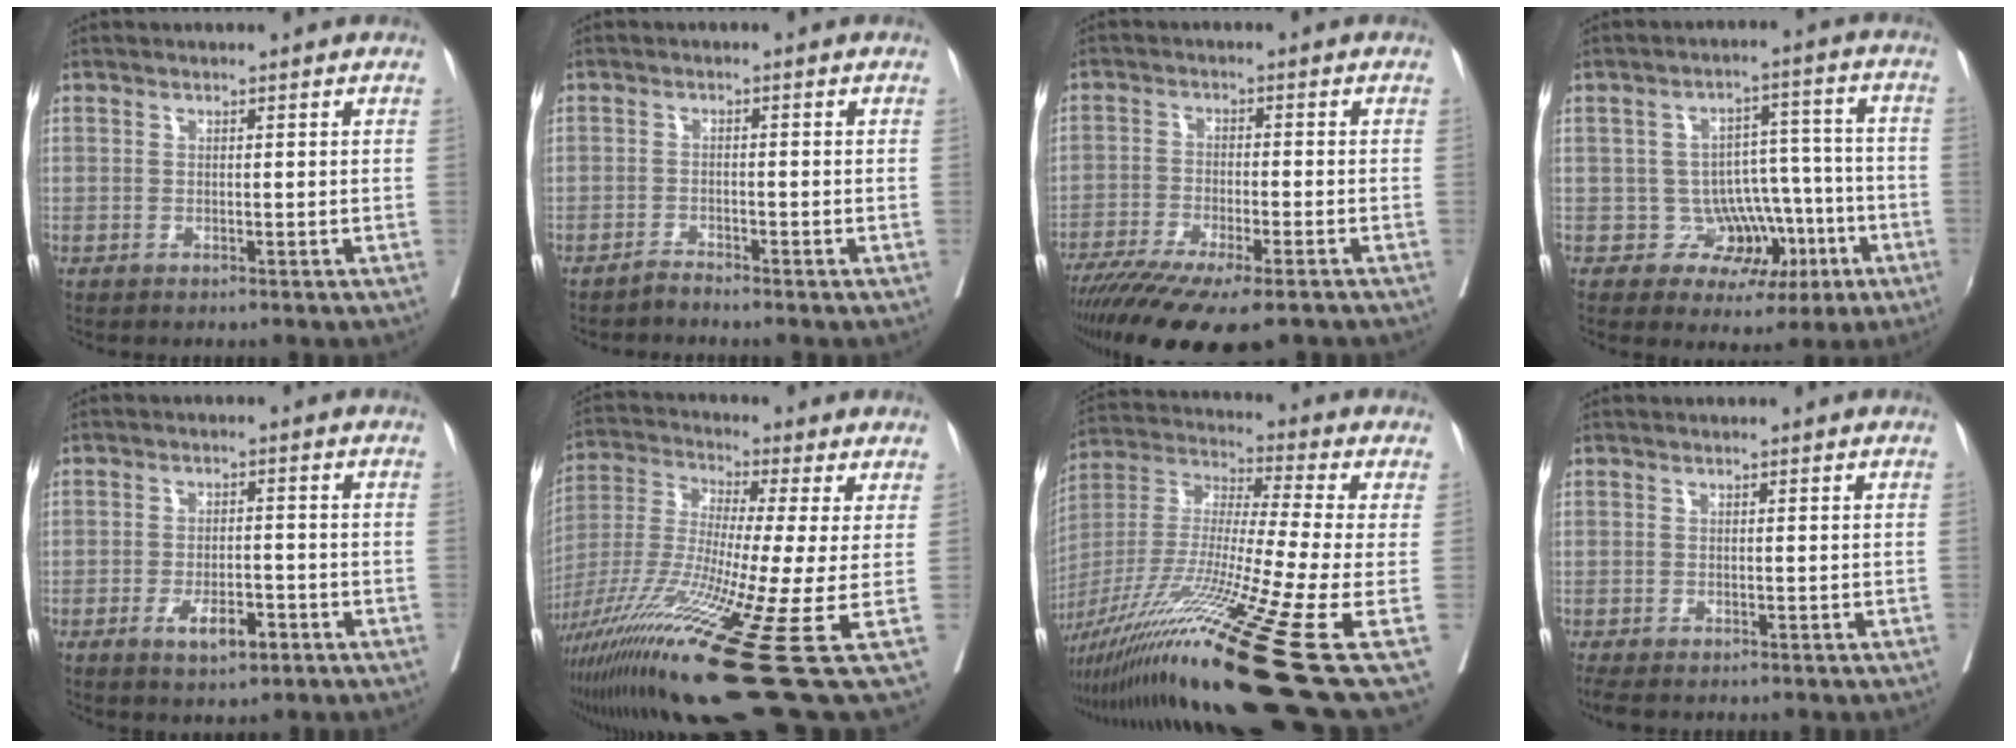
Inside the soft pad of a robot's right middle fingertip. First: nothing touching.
{"total": 1.4, "force": [-1.4, -0.1, 0.2], "torque": [-0.002, -0.002, -0.025]}
{"total": 15.4, "force": [-11.9, 2.4, 9.6], "torque": [-0.152, -0.034, -0.189]}
{"total": 9.6, "force": [-3.4, 8.3, 3.6], "torque": [-0.020, 0.046, -0.033]}
{"total": 5.2, "force": [-2.6, 1.9, 4.0], "torque": [-0.065, -0.001, -0.037]}
{"total": 24.3, "force": [-10.4, 0.6, 22.0], "torque": [-0.400, -0.061, -0.189]}
{"total": 26.6, "force": [-15.7, -1.3, 21.4], "torque": [-0.389, -0.053, -0.288]}
{"total": 3.1, "force": [-2.6, 0.8, 1.4], "torque": [-0.022, -0.010, -0.041]}